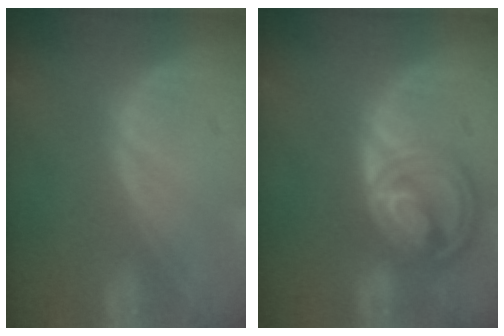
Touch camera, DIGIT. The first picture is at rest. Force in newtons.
{"total": 8.6, "press": 7.3, "slide": 4.6}